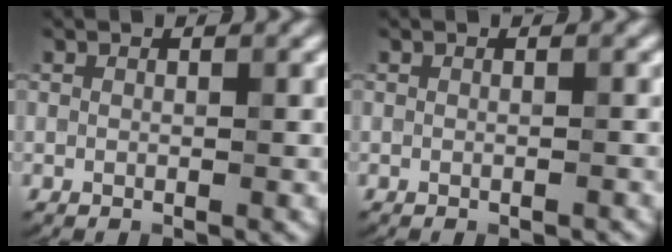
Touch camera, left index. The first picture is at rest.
{"total": 0.6, "force": [-0.5, 0.1, 0.4], "torque": [-0.004, -0.002, -0.006]}